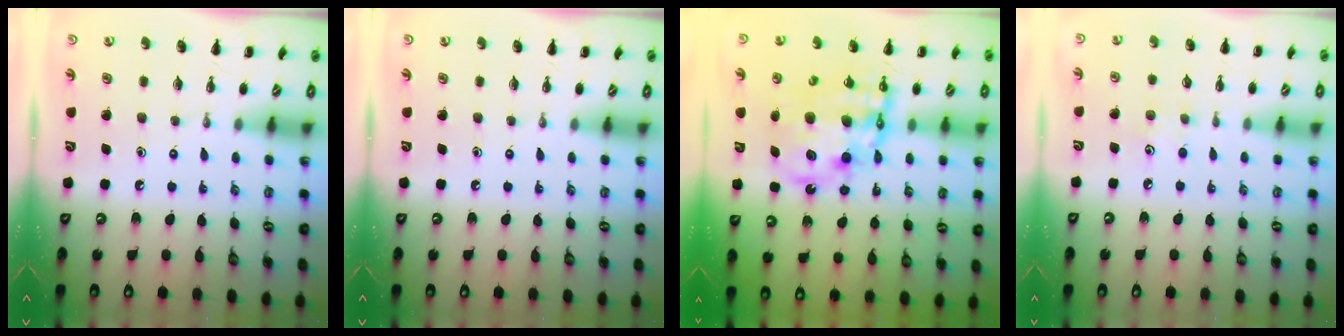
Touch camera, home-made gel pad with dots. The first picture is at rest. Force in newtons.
{"total": 0.0}
{"total": 14.6, "press": 14.2, "slide": 3.6}
{"total": 2.9, "press": 2.9, "slide": 0.6}